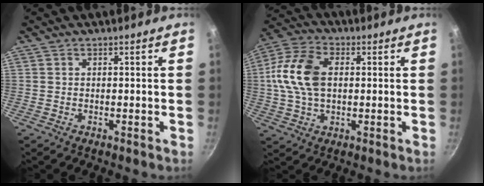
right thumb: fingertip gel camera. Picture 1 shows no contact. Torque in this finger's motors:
{"motor_torque": [1.89, 2.03, 1.28, -0.70, 0.23]}